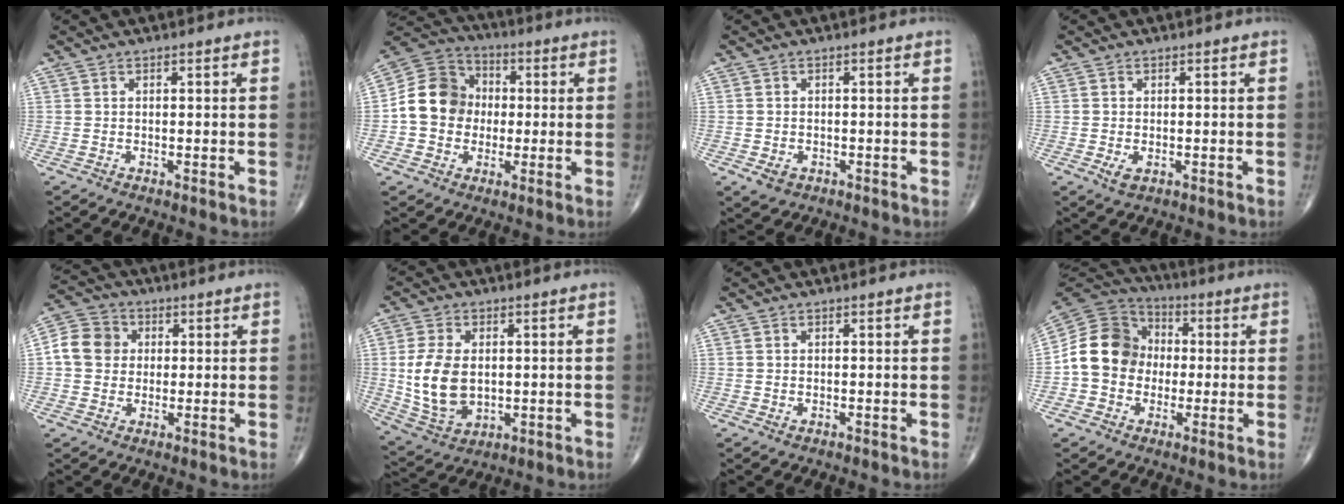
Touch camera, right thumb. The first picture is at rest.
{"total": 12.1, "force": [-0.4, 10.5, 6.0], "torque": [-0.085, 0.030, -0.018]}
{"total": 2.5, "force": [-1.1, 1.9, 1.3], "torque": [-0.019, 0.000, -0.010]}
{"total": 2.1, "force": [-0.6, 1.2, 1.6], "torque": [-0.029, -0.003, -0.008]}
{"total": 8.2, "force": [0.9, 7.3, 3.7], "torque": [-0.053, 0.016, 0.003]}
{"total": 11.9, "force": [0.2, 7.6, 9.1], "torque": [-0.172, -0.011, 0.019]}
{"total": 0.5, "force": [-0.1, 0.3, 0.3], "torque": [-0.008, 0.001, 0.001]}
{"total": 13.2, "force": [-0.7, 11.3, 6.7], "torque": [-0.102, 0.034, -0.023]}